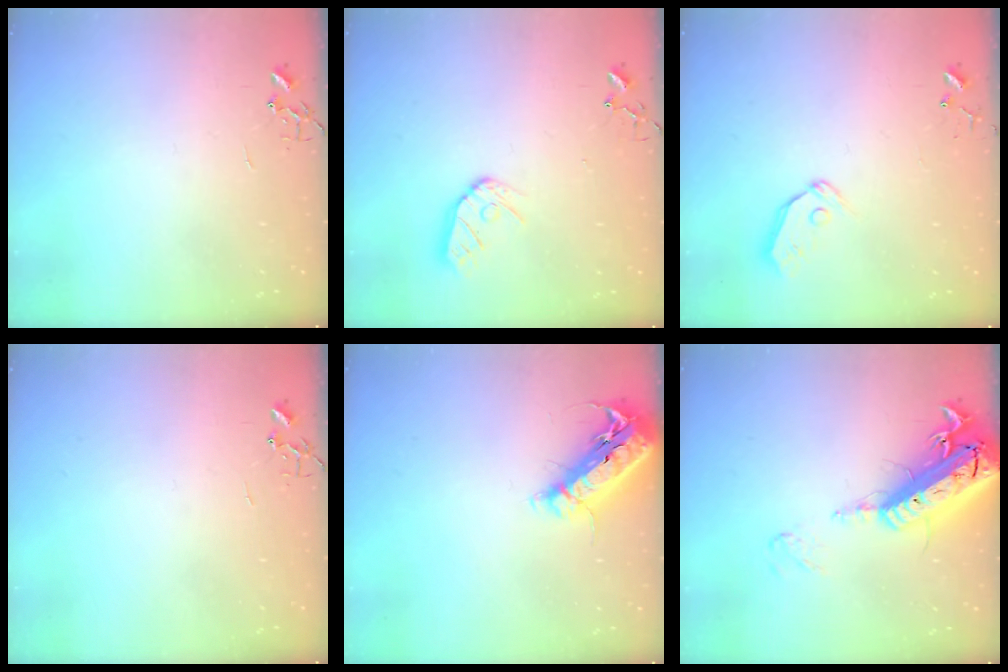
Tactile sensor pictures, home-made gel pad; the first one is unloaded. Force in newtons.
{"total": 9.5, "press": 9.5, "slide": 0.8}
{"total": 4.8, "press": 4.8, "slide": 0.6}
{"total": 0.0}
{"total": 19.9, "press": 19.5, "slide": 3.7}
{"total": 24.5, "press": 24.0, "slide": 5.1}